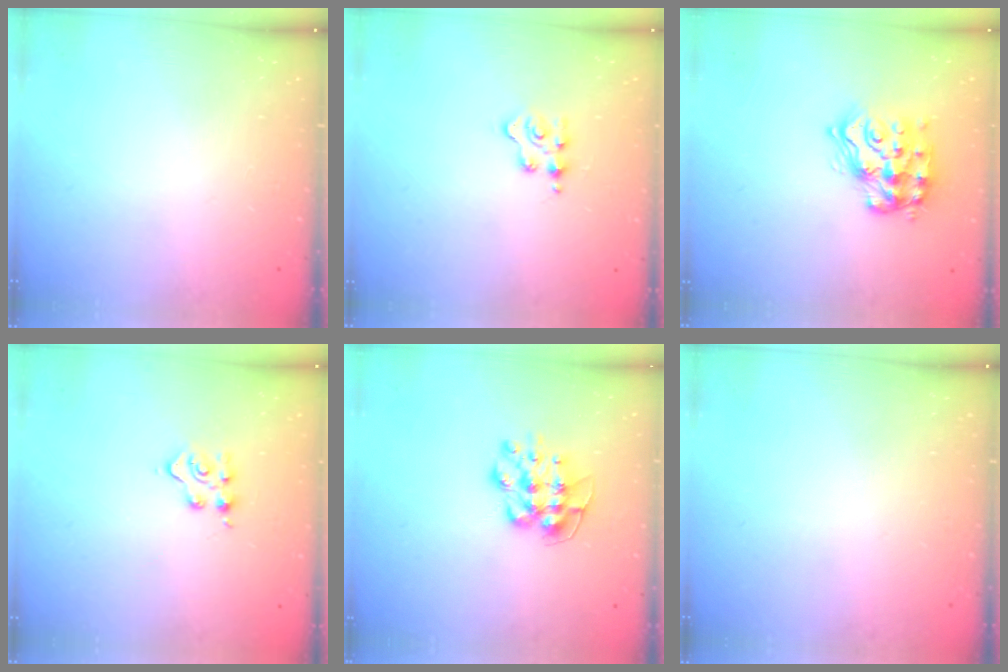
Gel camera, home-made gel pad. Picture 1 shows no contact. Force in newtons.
{"total": 2.5, "press": 2.4, "slide": 0.5}
{"total": 14.8, "press": 14.8, "slide": 1.0}
{"total": 4.2, "press": 4.1, "slide": 0.5}
{"total": 9.2, "press": 9.2, "slide": 0.9}
{"total": 0.0}